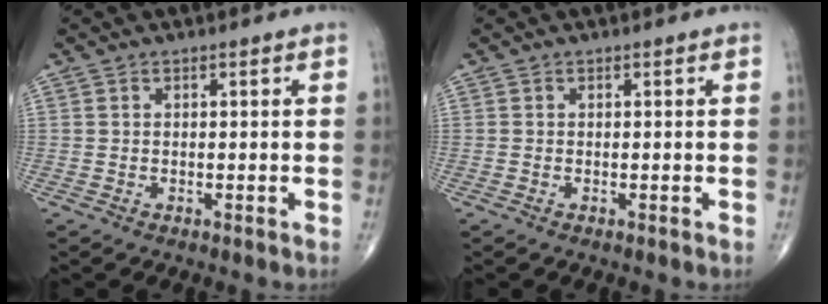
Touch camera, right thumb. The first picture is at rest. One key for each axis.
{"total": 0.0}